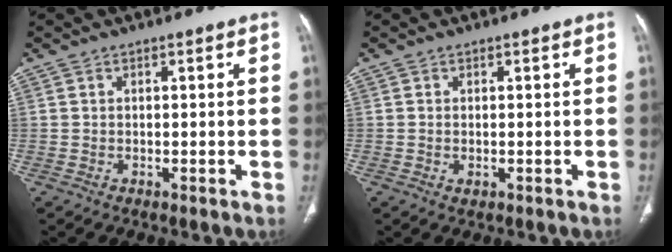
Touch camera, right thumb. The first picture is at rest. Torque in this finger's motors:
{"motor_torque": [-0.66, -0.27, -0.09, 0.48, 0.05]}